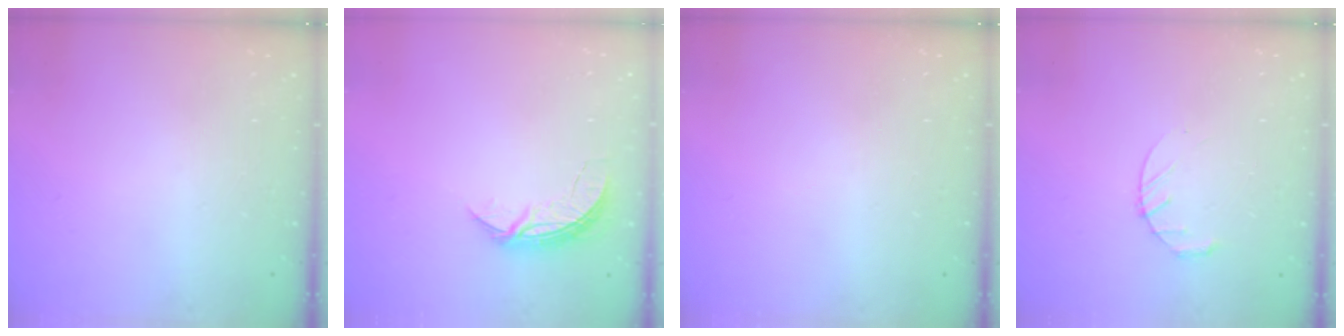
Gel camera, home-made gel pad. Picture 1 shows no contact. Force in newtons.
{"total": 5.5, "press": 5.5, "slide": 0.3}
{"total": 0.0}
{"total": 4.4, "press": 4.4, "slide": 0.7}